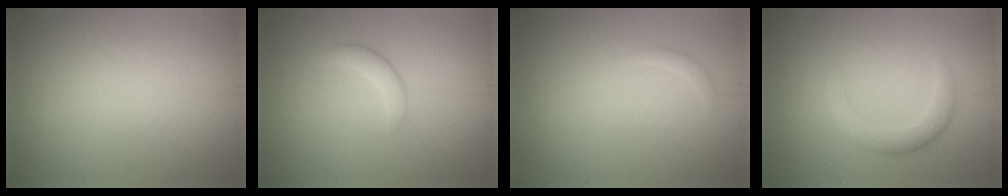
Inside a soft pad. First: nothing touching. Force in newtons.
{"total": 1.5, "press": 1.5, "slide": 0.0}
{"total": 0.7, "press": 0.7, "slide": 0.0}
{"total": 2.3, "press": 2.3, "slide": 0.1}